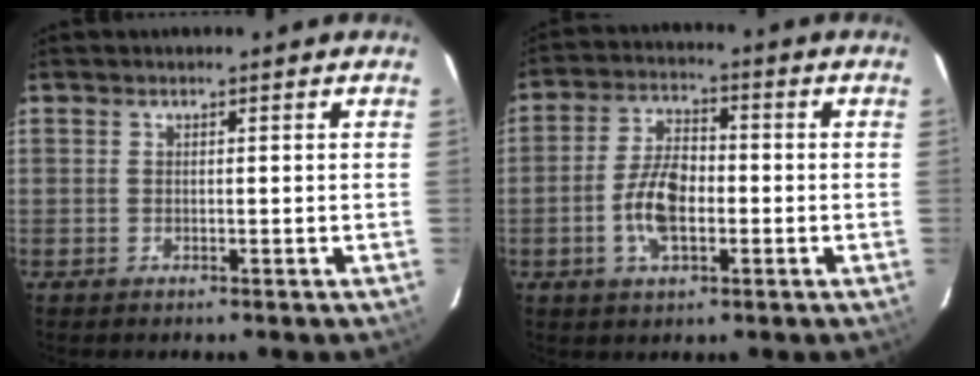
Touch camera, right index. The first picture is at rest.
{"total": 8.3, "force": [-1.9, 4.4, 6.8], "torque": [-0.136, 0.007, -0.033]}